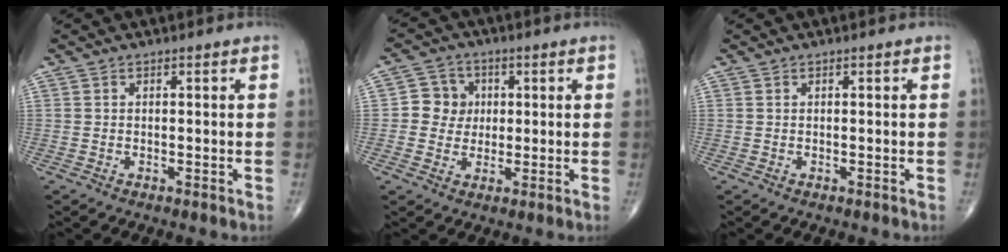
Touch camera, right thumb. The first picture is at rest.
{"total": 6.0, "force": [0.6, 5.7, 1.9], "torque": [0.004, 0.008, 0.002]}
{"total": 0.0}